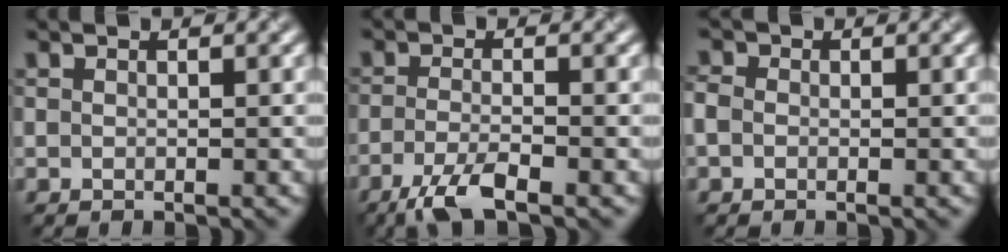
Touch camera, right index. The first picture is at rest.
{"total": 3.8, "force": [-2.7, 0.6, 2.7], "torque": [-0.061, -0.001, -0.058]}
{"total": 0.9, "force": [-0.4, 0.8, 0.3], "torque": [-0.019, 0.004, -0.007]}